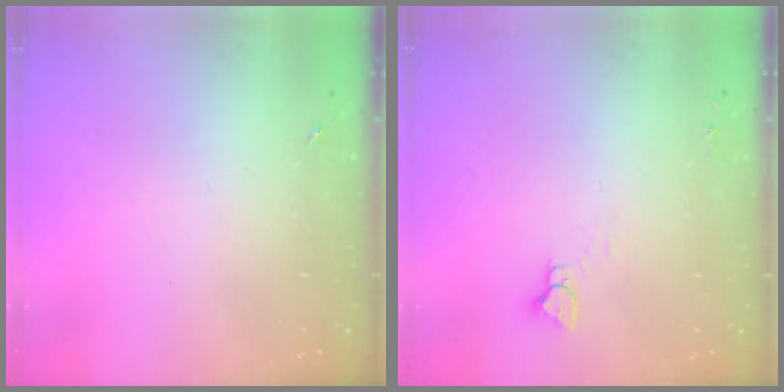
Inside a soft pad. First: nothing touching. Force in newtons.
{"total": 3.2, "press": 3.2, "slide": 0.2}